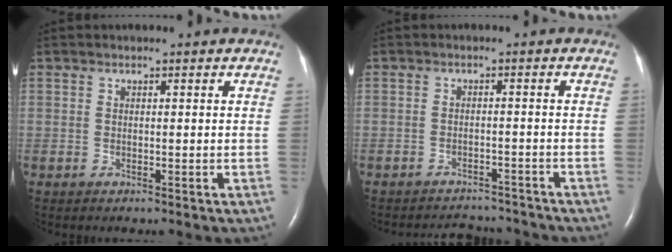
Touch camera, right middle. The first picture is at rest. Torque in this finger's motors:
{"motor_torque": [0.03, -0.04, 0.03, 0.03]}